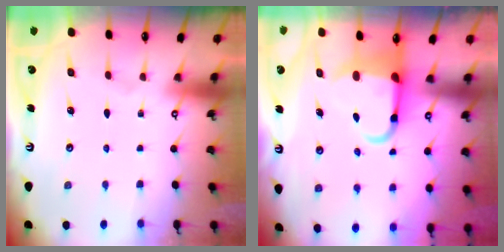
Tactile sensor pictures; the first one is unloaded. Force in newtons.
{"total": 6.7, "press": 6.5, "slide": 1.6}